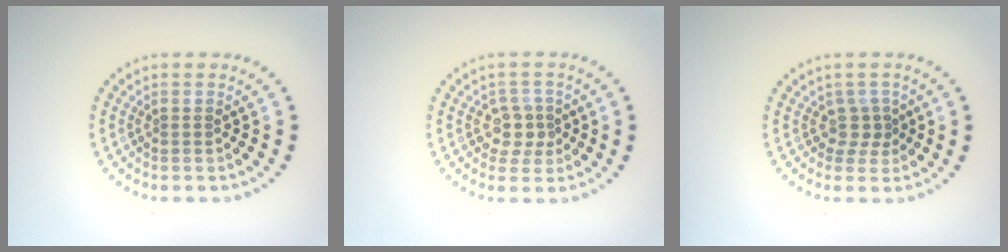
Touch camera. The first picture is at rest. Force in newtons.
{"total": 2.5, "press": 2.2, "slide": 1.1}
{"total": 1.7, "press": 1.1, "slide": 1.3}